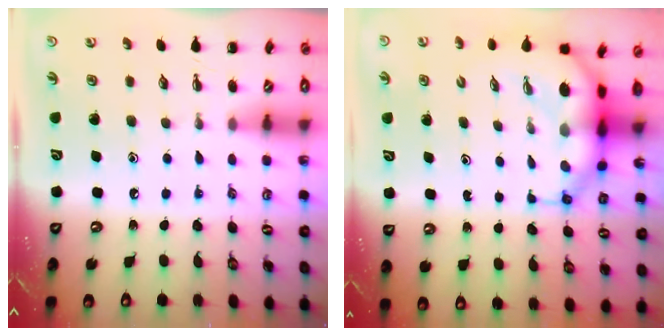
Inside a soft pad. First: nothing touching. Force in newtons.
{"total": 8.0, "press": 7.7, "slide": 2.1}